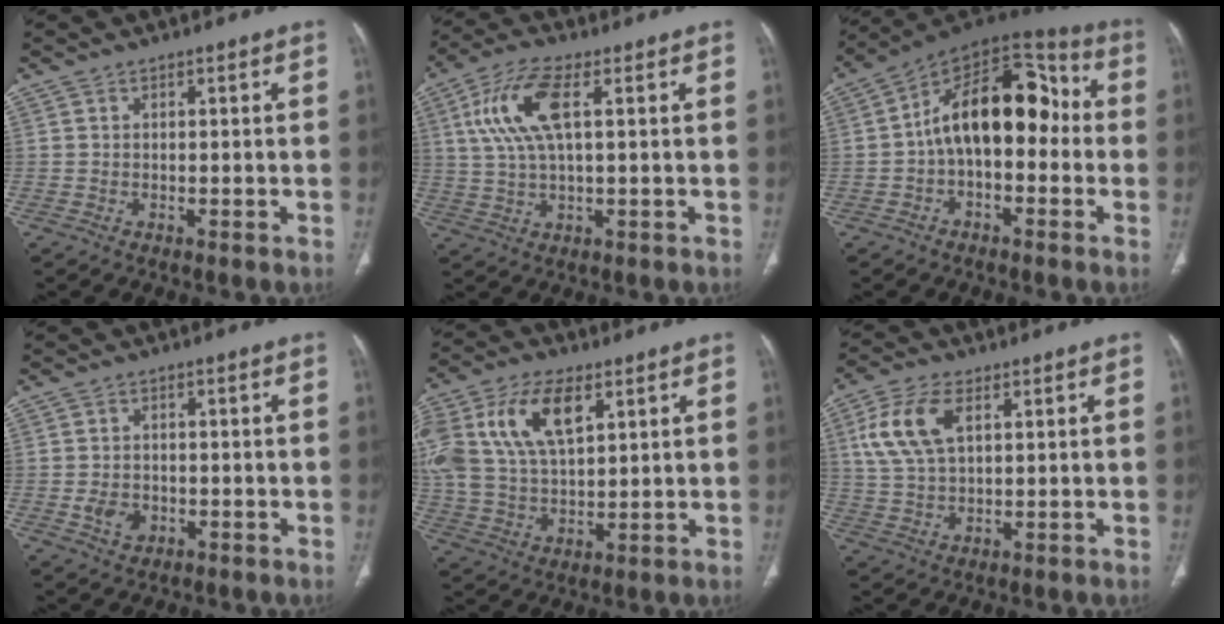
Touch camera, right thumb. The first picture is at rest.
{"total": 10.8, "force": [3.0, 4.0, 9.5], "torque": [-0.215, 0.009, 0.061]}
{"total": 17.7, "force": [-0.5, 10.3, 14.4], "torque": [-0.191, 0.056, -0.022]}
{"total": 3.8, "force": [-1.0, 2.9, 2.2], "torque": [-0.031, 0.003, -0.012]}
{"total": 18.5, "force": [7.1, 10.1, 13.8], "torque": [-0.289, -0.006, 0.137]}
{"total": 10.2, "force": [3.5, 5.5, 7.8], "torque": [-0.167, 0.003, 0.073]}